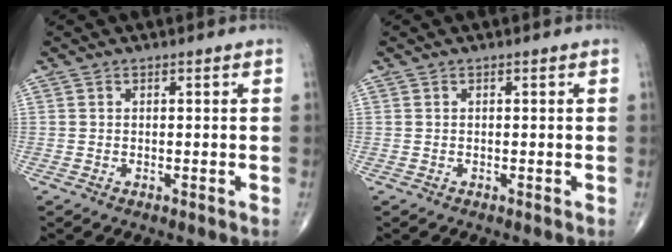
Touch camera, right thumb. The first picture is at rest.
{"total": 0.0}